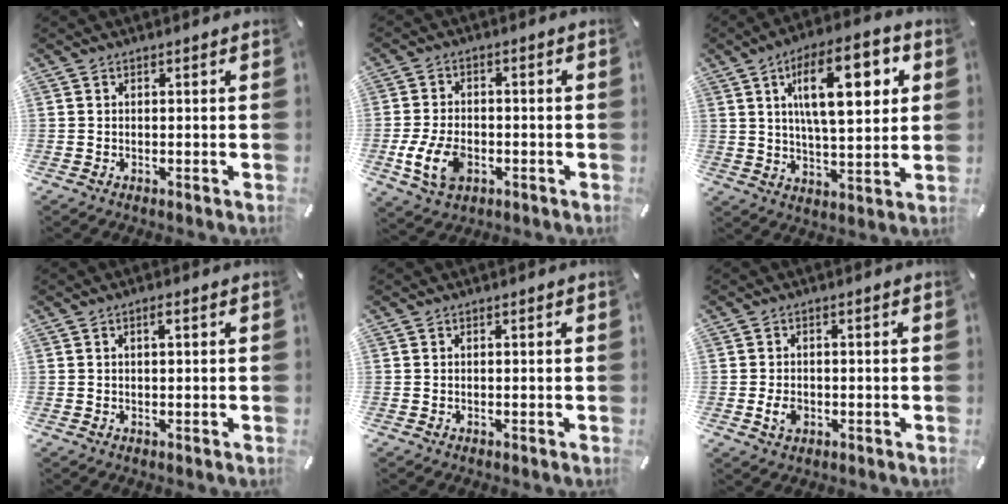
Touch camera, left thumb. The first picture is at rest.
{"total": 9.3, "force": [-2.9, 6.0, 6.4], "torque": [-0.136, 0.001, -0.053]}
{"total": 18.4, "force": [6.6, 7.4, 15.5], "torque": [-0.243, -0.003, 0.095]}
{"total": 1.6, "force": [0.5, 0.6, 1.4], "torque": [-0.029, 0.004, 0.007]}
{"total": 0.0}
{"total": 3.5, "force": [-0.9, 2.5, 2.4], "torque": [-0.056, 0.000, -0.019]}